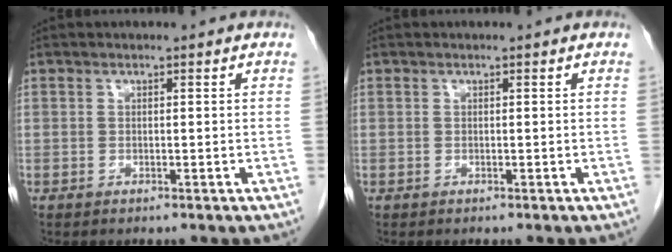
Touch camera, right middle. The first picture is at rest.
{"total": 0.0}